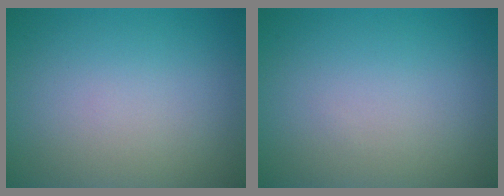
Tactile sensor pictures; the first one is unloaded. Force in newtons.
{"total": 0.0}